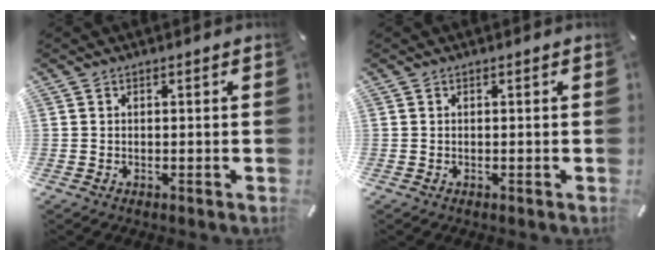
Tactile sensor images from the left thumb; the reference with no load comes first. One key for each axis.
{"total": 0.0}